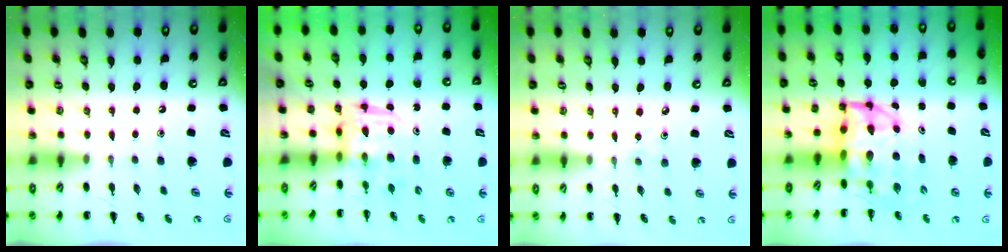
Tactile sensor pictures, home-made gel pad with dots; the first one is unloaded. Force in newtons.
{"total": 3.1, "press": 3.1, "slide": 0.3}
{"total": 1.5, "press": 1.4, "slide": 0.6}
{"total": 7.1, "press": 6.8, "slide": 1.9}